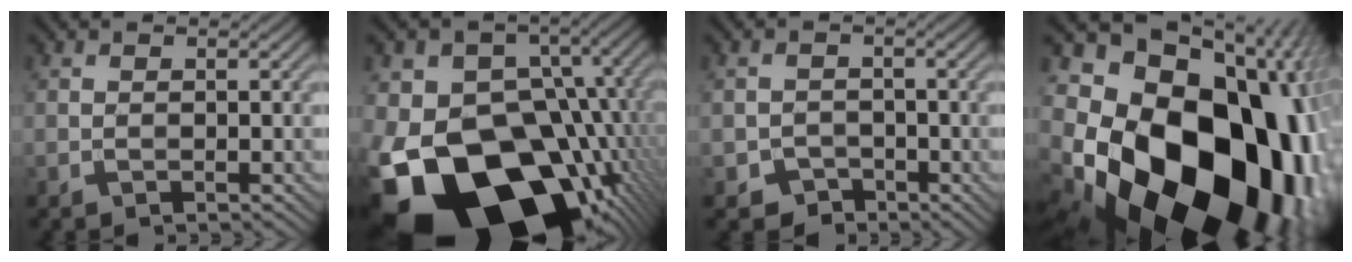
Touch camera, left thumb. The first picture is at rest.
{"total": 22.6, "force": [-9.0, 16.1, 13.1], "torque": [-0.240, -0.032, -0.137]}
{"total": 3.1, "force": [-1.8, 2.4, 0.7], "torque": [-0.007, -0.003, -0.037]}
{"total": 24.1, "force": [-5.1, 17.8, 15.4], "torque": [-0.293, -0.068, -0.081]}